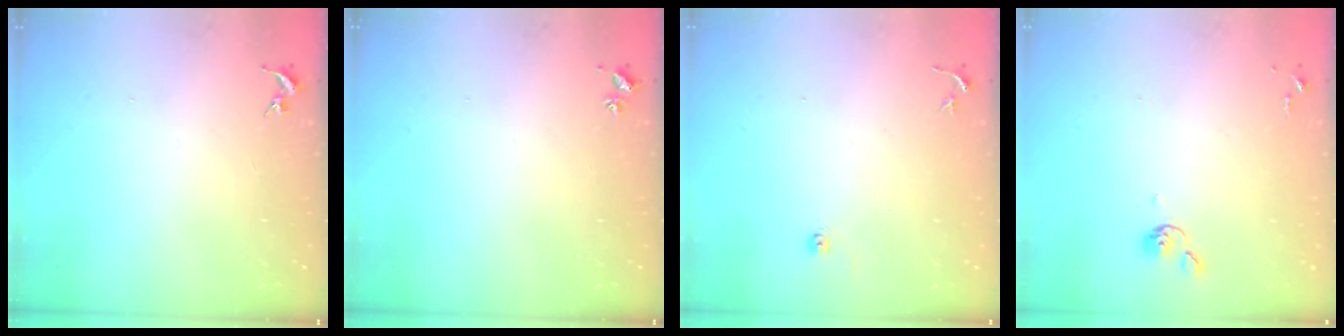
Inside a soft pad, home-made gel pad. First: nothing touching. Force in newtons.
{"total": 2.0, "press": 2.0, "slide": 0.3}
{"total": 5.1, "press": 5.0, "slide": 0.4}
{"total": 4.6, "press": 4.5, "slide": 0.5}